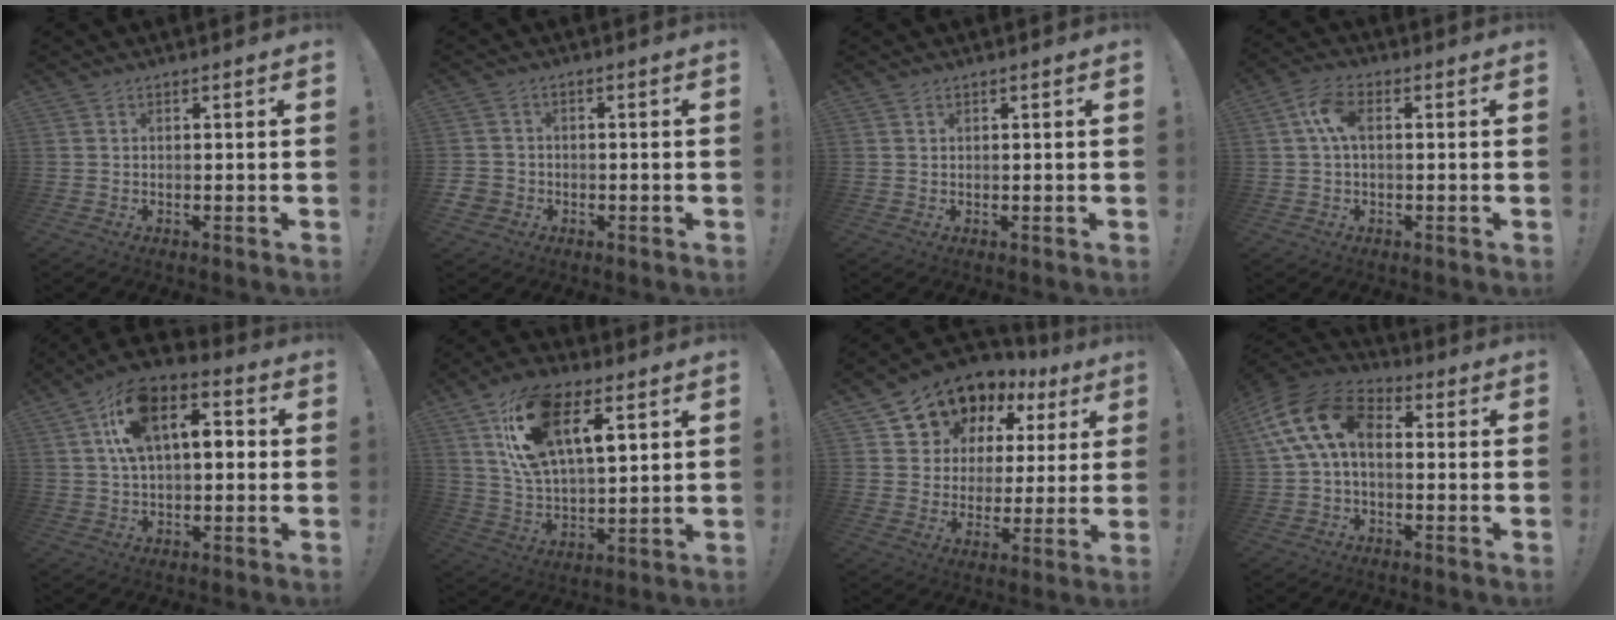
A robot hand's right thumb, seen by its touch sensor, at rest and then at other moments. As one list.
[{"total": 3.5, "force": [-1.3, 3.0, 1.1], "torque": [-0.027, 0.008, -0.023]}, {"total": 0.5, "force": [0.4, 0.2, 0.3], "torque": [0.002, -0.003, 0.006]}, {"total": 7.3, "force": [1.0, 3.7, 6.2], "torque": [-0.118, 0.007, 0.016]}, {"total": 14.5, "force": [3.8, 8.0, 11.5], "torque": [-0.172, 0.003, 0.069]}, {"total": 19.4, "force": [8.6, 9.8, 14.4], "torque": [-0.258, -0.025, 0.149]}, {"total": 10.5, "force": [6.7, 7.5, 3.1], "torque": [-0.054, -0.055, 0.130]}, {"total": 15.2, "force": [2.9, 8.9, 11.9], "torque": [-0.226, 0.015, 0.056]}]